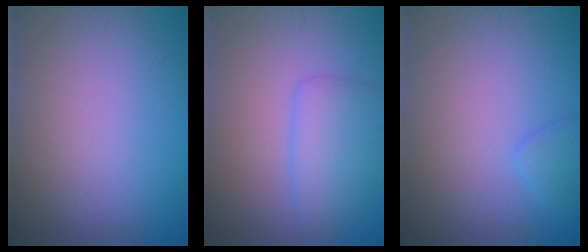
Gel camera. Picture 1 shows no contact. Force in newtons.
{"total": 3.0, "press": 3.0, "slide": 0.2}
{"total": 1.3, "press": 1.3, "slide": 0.0}